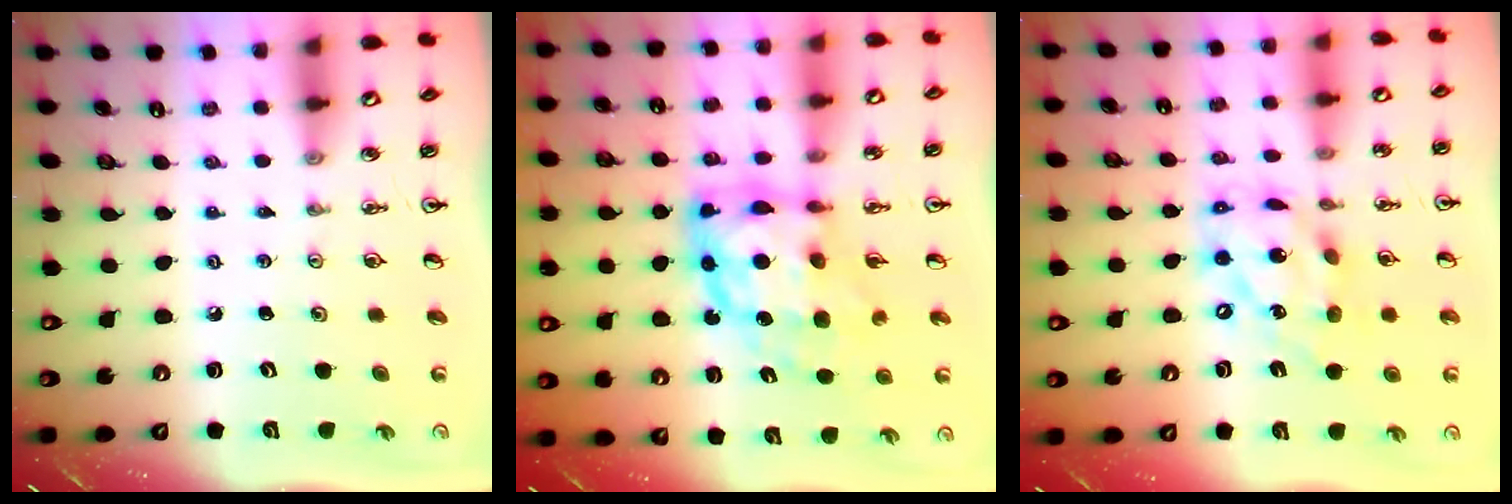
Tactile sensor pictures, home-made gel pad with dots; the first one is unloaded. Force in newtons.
{"total": 12.9, "press": 12.9, "slide": 1.1}
{"total": 16.2, "press": 16.1, "slide": 1.7}